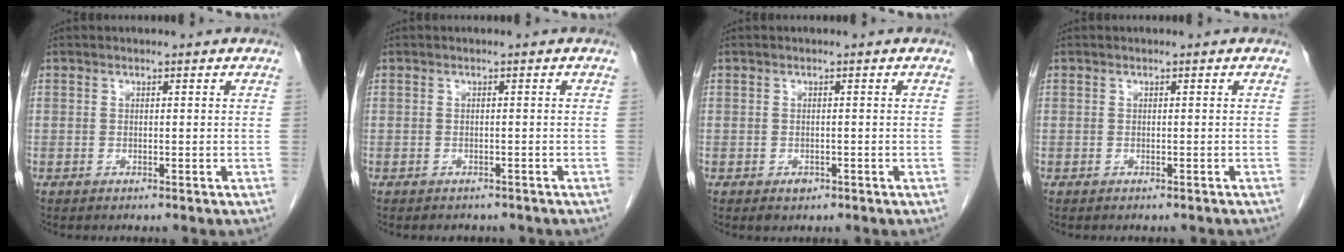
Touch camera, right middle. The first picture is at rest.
{"total": 3.1, "force": [-2.6, 1.4, 0.7], "torque": [-0.013, 0.000, -0.028]}
{"total": 1.3, "force": [-0.7, 0.9, 0.6], "torque": [-0.008, 0.001, -0.004]}
{"total": 1.2, "force": [-1.1, 0.4, 0.3], "torque": [-0.013, -0.002, -0.015]}